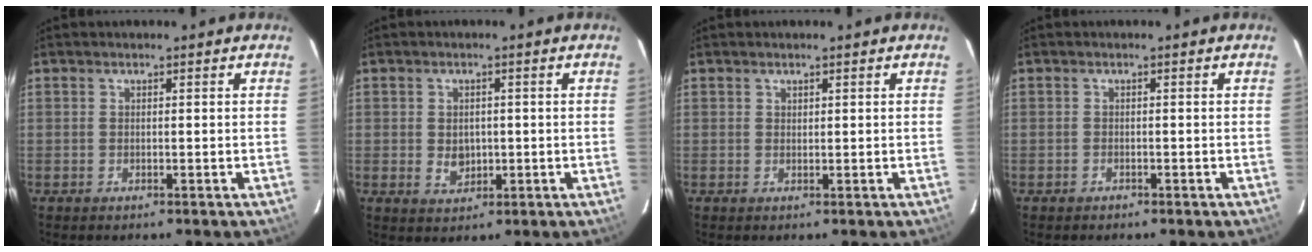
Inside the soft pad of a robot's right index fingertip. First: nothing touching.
{"total": 4.0, "force": [-0.4, 3.3, 2.3], "torque": [-0.040, -0.001, 0.000]}
{"total": 0.6, "force": [0.5, 0.4, 0.1], "torque": [-0.002, 0.002, 0.010]}
{"total": 0.9, "force": [-0.7, 0.6, 0.0], "torque": [-0.002, 0.003, -0.008]}